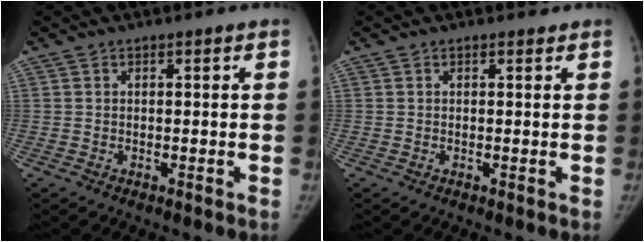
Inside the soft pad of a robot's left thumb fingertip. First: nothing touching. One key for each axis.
{"total": 0.5, "fx": 0.5, "fy": 0.3, "fz": 0.0, "tx": -0.004, "ty": -0.004, "tz": 0.005}